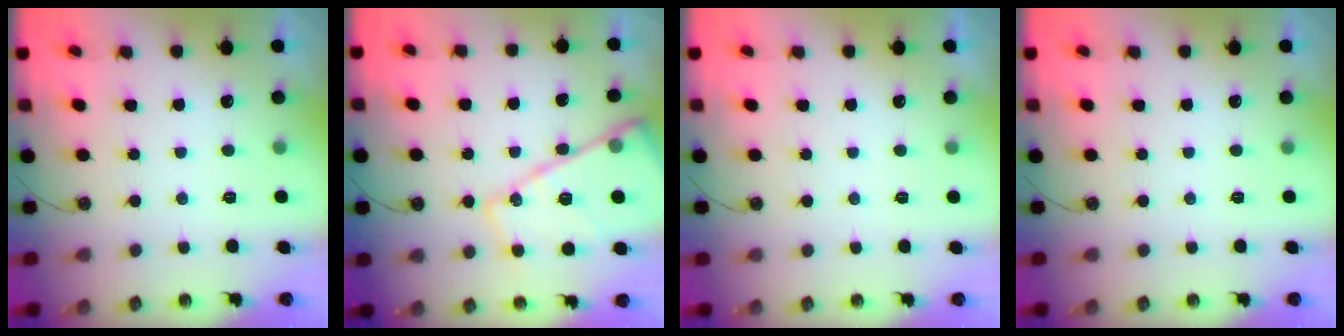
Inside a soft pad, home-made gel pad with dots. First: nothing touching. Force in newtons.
{"total": 17.1, "press": 17.0, "slide": 1.6}
{"total": 2.2, "press": 2.2, "slide": 0.4}
{"total": 0.0}